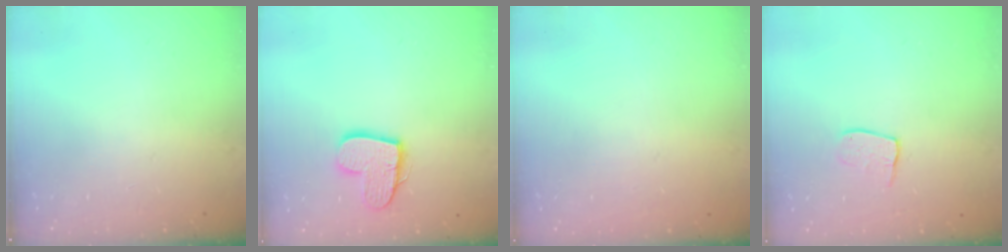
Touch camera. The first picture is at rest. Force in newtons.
{"total": 11.9, "press": 11.8, "slide": 1.1}
{"total": 0.0}
{"total": 7.0, "press": 7.0, "slide": 0.5}